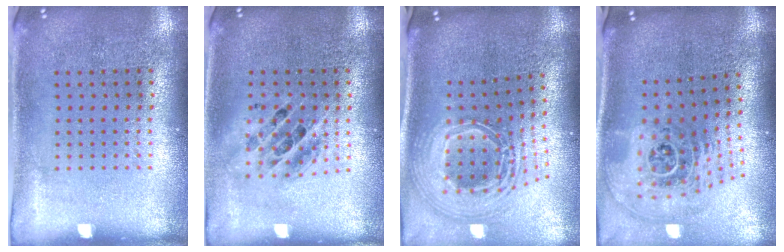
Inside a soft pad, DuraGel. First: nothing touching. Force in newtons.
{"total": 1.5, "press": 1.3, "slide": 0.7}
{"total": 2.8, "press": 1.9, "slide": 2.1}
{"total": 2.7, "press": 1.8, "slide": 2.0}